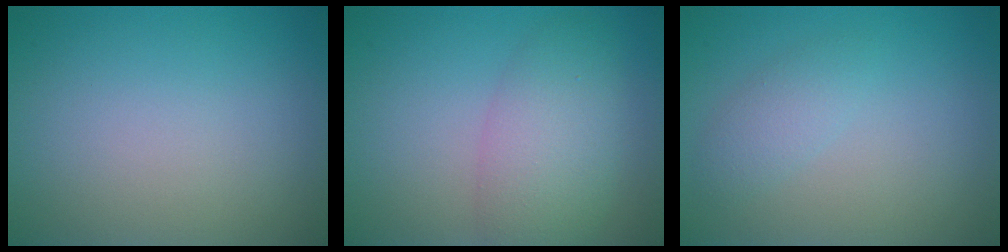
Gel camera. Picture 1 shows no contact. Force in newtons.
{"total": 5.0, "press": 5.0, "slide": 0.3}
{"total": 1.6, "press": 1.6, "slide": 0.0}